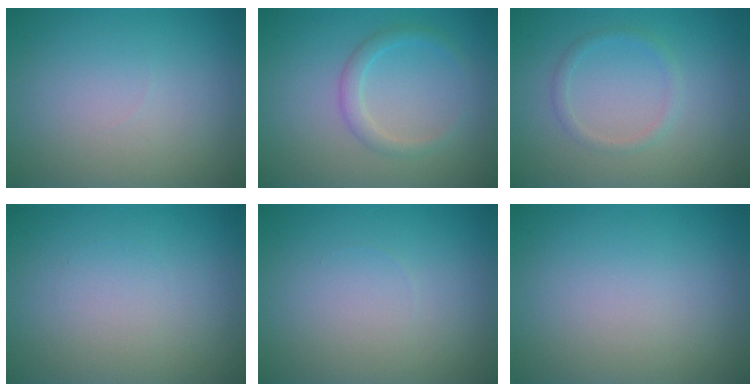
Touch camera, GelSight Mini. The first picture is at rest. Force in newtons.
{"total": 1.8, "press": 1.7, "slide": 0.1}
{"total": 1.2, "press": 1.2, "slide": 0.1}
{"total": 0.0}
{"total": 0.0}
{"total": 0.0}